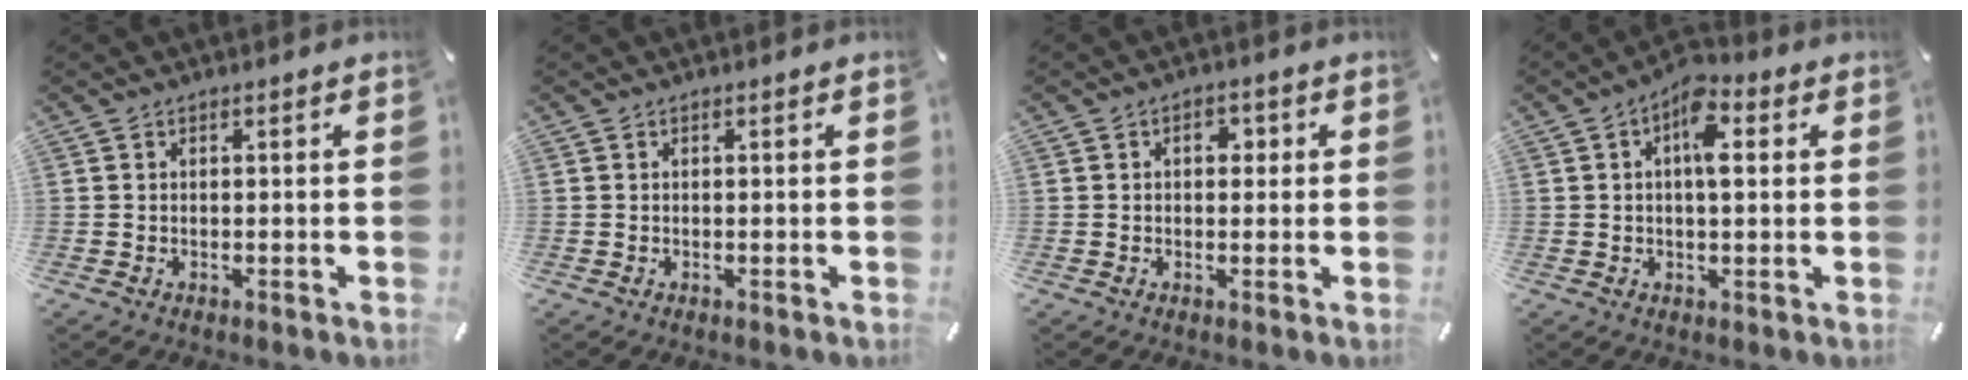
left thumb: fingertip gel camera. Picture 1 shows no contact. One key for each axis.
{"total": 0.0}
{"total": 3.4, "fx": 0.6, "fy": 2.3, "fz": 2.4, "tx": -0.019, "ty": -0.001, "tz": -0.001}
{"total": 7.8, "fx": 1.9, "fy": 3.8, "fz": 6.5, "tx": -0.089, "ty": -0.004, "tz": 0.026}